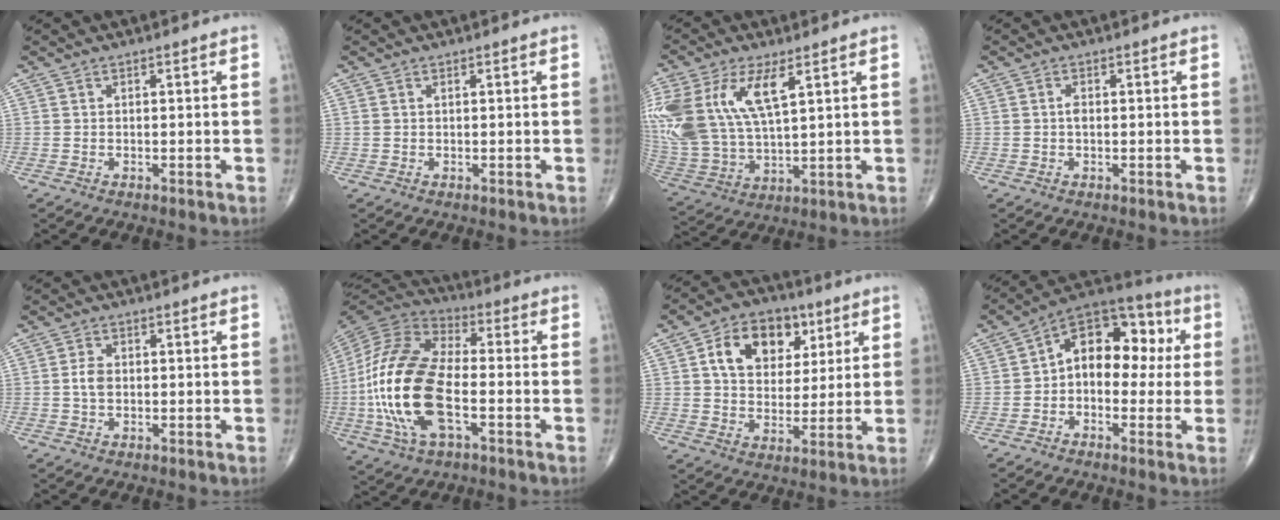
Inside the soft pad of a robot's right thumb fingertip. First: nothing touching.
{"total": 0.6, "force": [0.3, 0.3, 0.4], "torque": [-0.012, 0.011, 0.008]}
{"total": 21.2, "force": [7.9, 10.3, 16.7], "torque": [-0.389, -0.008, 0.159]}
{"total": 1.3, "force": [0.0, 0.7, 1.1], "torque": [-0.018, 0.002, -0.001]}
{"total": 2.7, "force": [-0.1, 1.7, 2.0], "torque": [-0.038, 0.004, -0.004]}
{"total": 21.9, "force": [-4.2, 10.4, 18.8], "torque": [-0.405, 0.015, -0.079]}
{"total": 13.7, "force": [4.9, 9.6, 8.3], "torque": [-0.097, -0.006, 0.080]}
{"total": 14.2, "force": [1.1, 9.5, 10.5], "torque": [-0.104, 0.046, -0.002]}